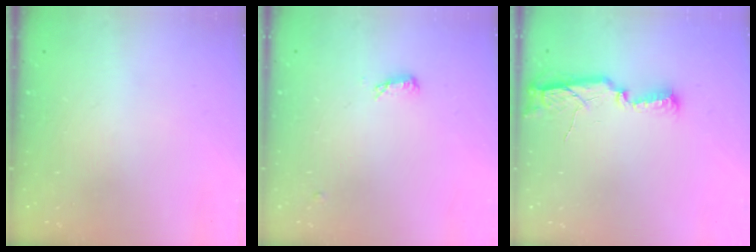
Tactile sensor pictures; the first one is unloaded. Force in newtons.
{"total": 6.1, "press": 5.8, "slide": 1.6}
{"total": 9.5, "press": 8.0, "slide": 5.2}